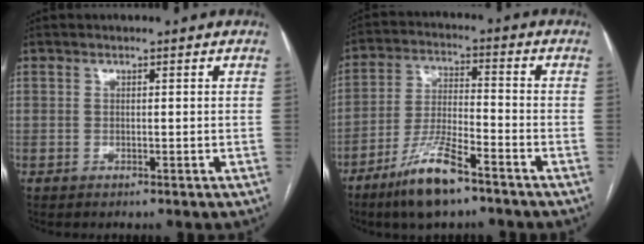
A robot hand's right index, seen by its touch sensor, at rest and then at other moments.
{"total": 10.6, "force": [-7.1, 1.9, 7.6], "torque": [-0.155, -0.018, -0.132]}